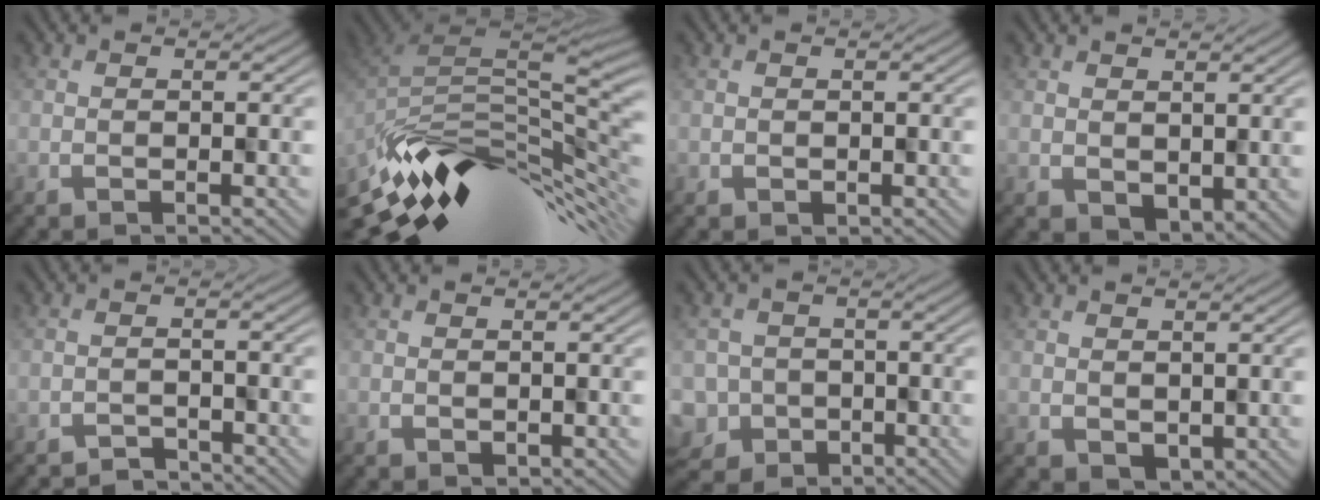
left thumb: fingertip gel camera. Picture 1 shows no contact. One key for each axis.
{"total": 12.5, "fx": -4.5, "fy": 4.8, "fz": 10.6, "tx": -0.203, "ty": -0.016, "tz": -0.077}
{"total": 0.5, "fx": 0.1, "fy": 0.5, "fz": -0.1, "tx": 0.005, "ty": -0.003, "tz": 0.004}
{"total": 2.9, "fx": 0.3, "fy": 2.3, "fz": 1.8, "tx": -0.028, "ty": -0.016, "tz": 0.019}
{"total": 2.1, "fx": -2.1, "fy": 0.2, "fz": 0.0, "tx": 0.003, "ty": 0.003, "tz": -0.037}
{"total": 0.7, "fx": 0.3, "fy": 0.6, "fz": 0.2, "tx": -0.002, "ty": -0.003, "tz": 0.008}
{"total": 7.1, "fx": -3.9, "fy": 5.9, "fz": 0.9, "tx": -0.029, "ty": -0.027, "tz": -0.066}
{"total": 2.3, "fx": 0.1, "fy": 2.0, "fz": 1.2, "tx": -0.021, "ty": -0.013, "tz": 0.014}